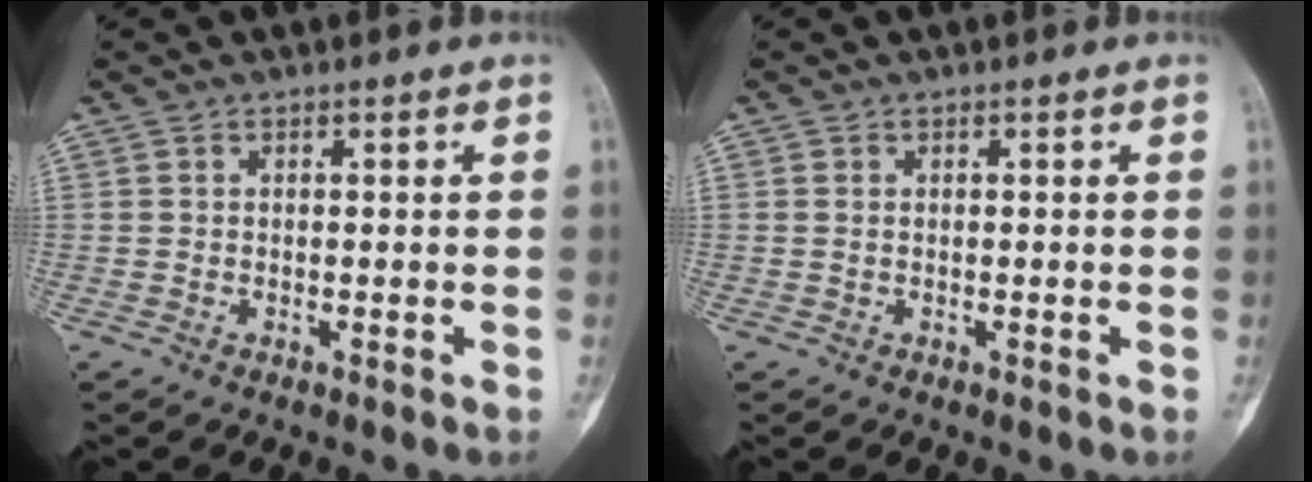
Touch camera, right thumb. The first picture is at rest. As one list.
[{"total": 0.5, "force": [0.1, 0.4, 0.3], "torque": [-0.008, 0.001, 0.005]}]